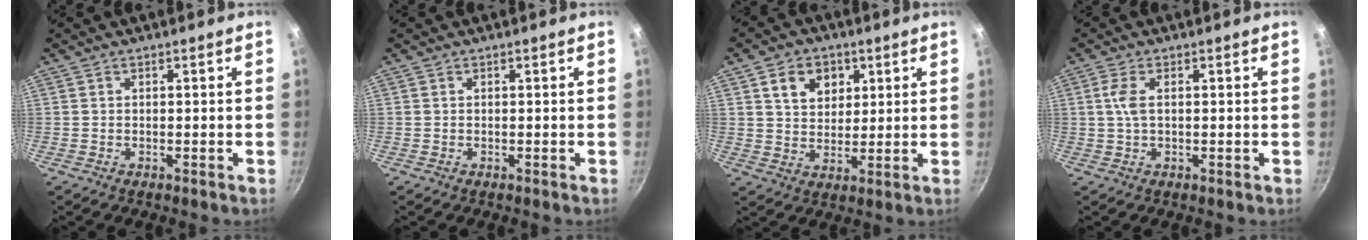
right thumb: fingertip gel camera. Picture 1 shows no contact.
{"total": 0.0}
{"total": 8.1, "force": [3.2, 6.2, 4.1], "torque": [-0.040, -0.007, 0.054]}
{"total": 3.2, "force": [0.4, 1.2, 3.0], "torque": [-0.071, 0.005, 0.006]}